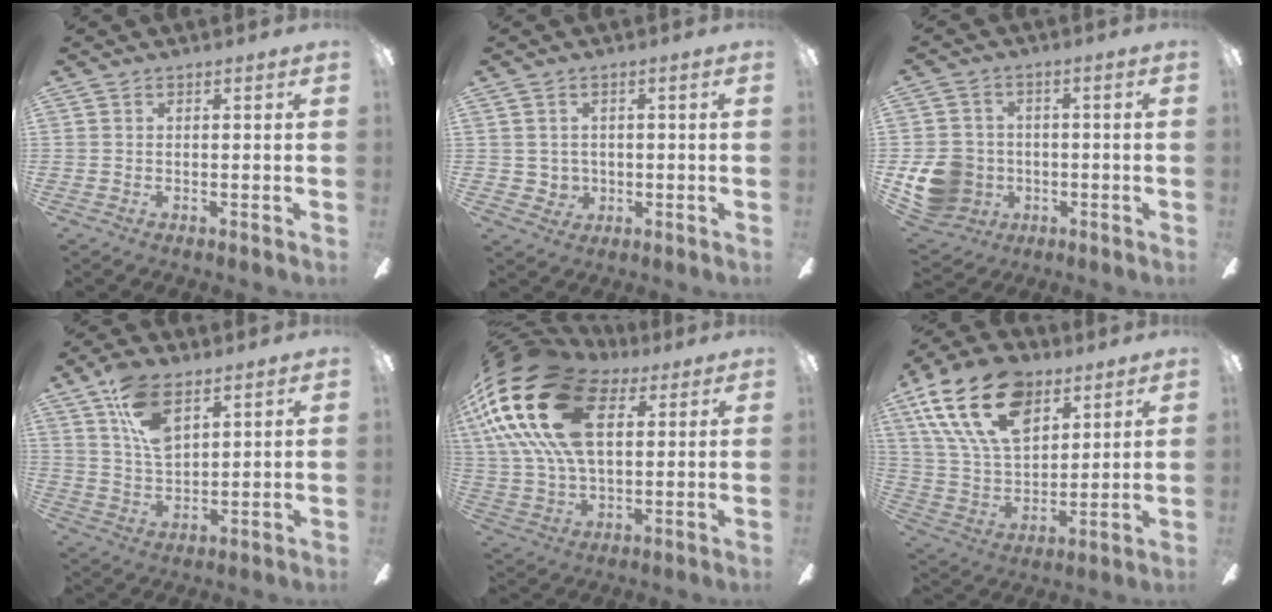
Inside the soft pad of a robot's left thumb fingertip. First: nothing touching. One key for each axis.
{"total": 3.2, "fx": 0.7, "fy": 3.1, "fz": 0.5, "tx": -0.012, "ty": 0.001, "tz": 0.011}
{"total": 11.9, "fx": -2.7, "fy": 10.6, "fz": 4.5, "tx": -0.110, "ty": 0.021, "tz": -0.042}
{"total": 12.1, "fx": 6.9, "fy": 6.3, "fz": 7.7, "tx": -0.139, "ty": -0.016, "tz": 0.128}
{"total": 26.8, "fx": 10.3, "fy": 15.2, "fz": 19.5, "tx": -0.410, "ty": -0.017, "tz": 0.173}
{"total": 22.6, "fx": 12.0, "fy": 13.3, "fz": 13.7, "tx": -0.269, "ty": -0.043, "tz": 0.215}